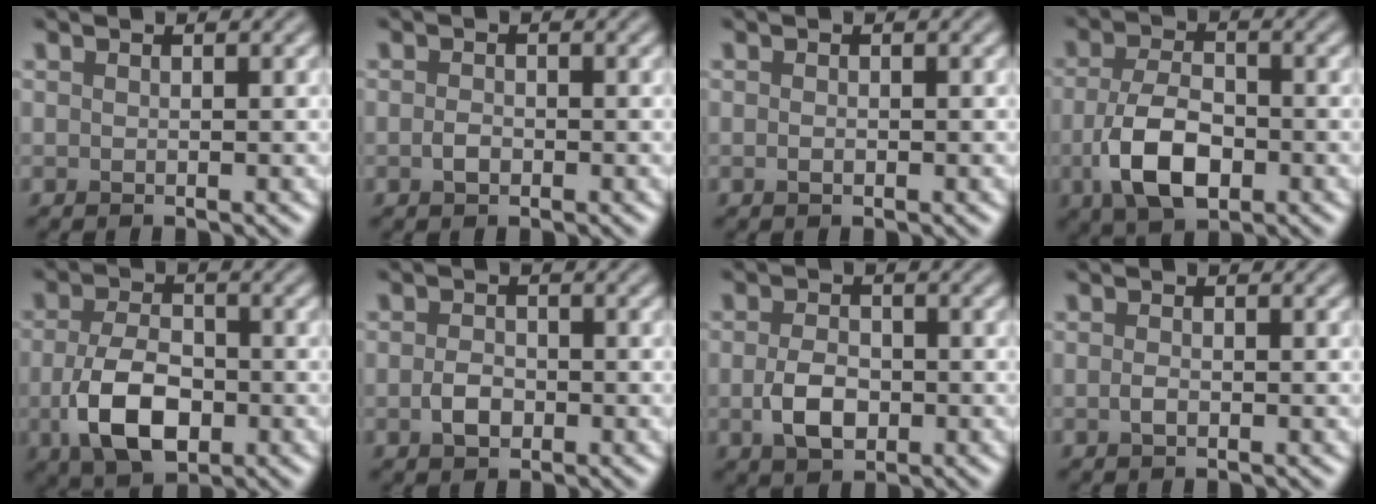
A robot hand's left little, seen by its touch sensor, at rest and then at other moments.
{"total": 1.1, "force": [-0.4, 0.7, 0.7], "torque": [-0.015, -0.001, -0.012]}
{"total": 0.5, "force": [-0.2, 0.3, 0.4], "torque": [-0.008, -0.001, -0.005]}
{"total": 5.9, "force": [-1.9, 3.2, 4.6], "torque": [-0.101, -0.008, -0.038]}
{"total": 6.5, "force": [-1.8, 3.8, 4.9], "torque": [-0.109, -0.010, -0.035]}
{"total": 2.1, "force": [-0.7, 1.4, 1.3], "torque": [-0.027, -0.001, -0.018]}
{"total": 3.5, "force": [-0.9, 2.3, 2.4], "torque": [-0.054, -0.003, -0.019]}
{"total": 0.8, "force": [-0.3, 0.4, 0.6], "torque": [-0.014, -0.001, -0.009]}